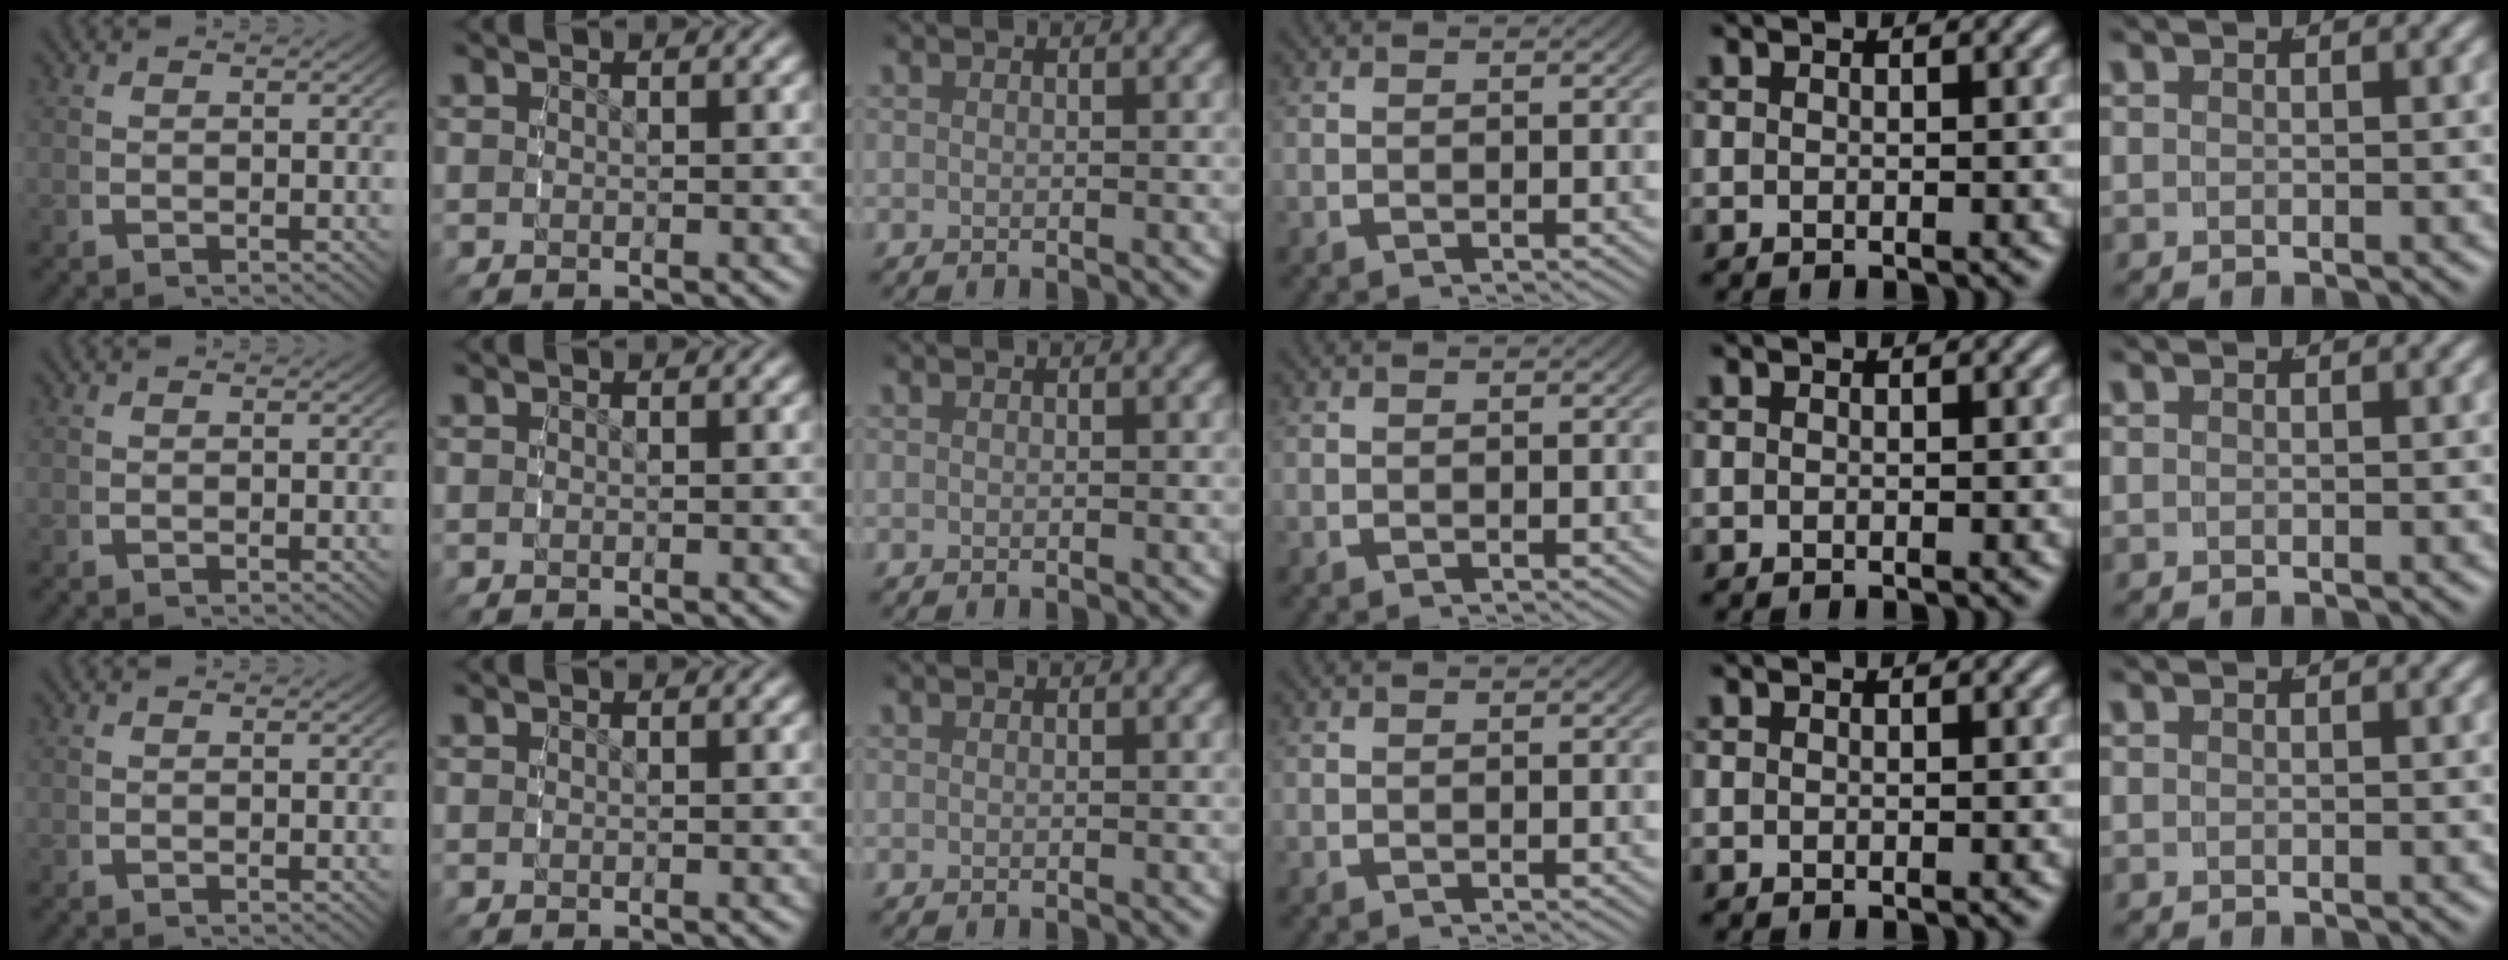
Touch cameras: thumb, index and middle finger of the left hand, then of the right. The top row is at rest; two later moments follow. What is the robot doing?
{"motion": "reach", "object": "glasses case"}